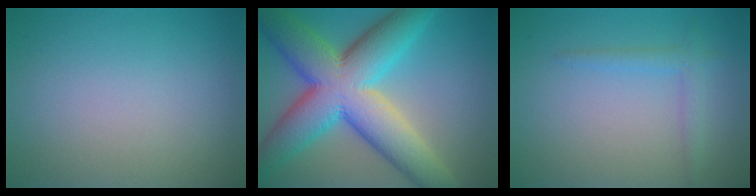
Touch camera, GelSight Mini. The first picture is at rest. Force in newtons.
{"total": 12.8, "press": 12.7, "slide": 0.6}
{"total": 1.7, "press": 1.7, "slide": 0.1}